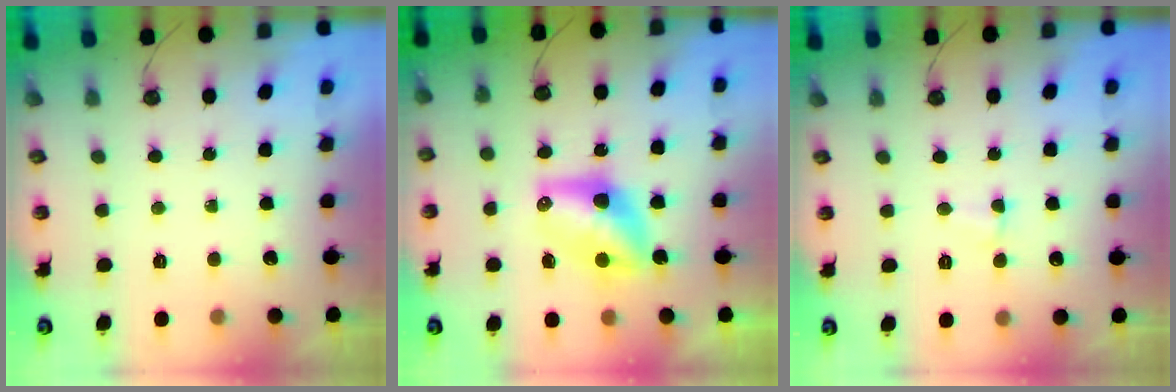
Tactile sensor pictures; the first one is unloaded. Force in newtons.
{"total": 8.6, "press": 8.5, "slide": 0.8}
{"total": 2.9, "press": 2.9, "slide": 0.6}